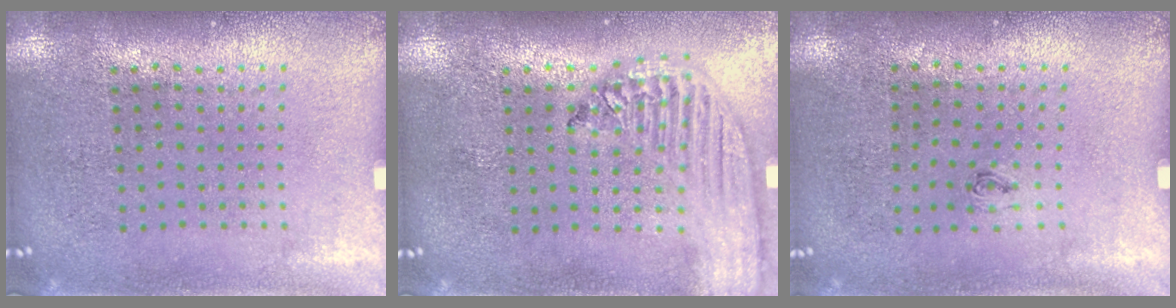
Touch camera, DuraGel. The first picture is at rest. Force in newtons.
{"total": 2.2, "press": 1.9, "slide": 1.1}
{"total": 0.5, "press": 0.1, "slide": 0.5}